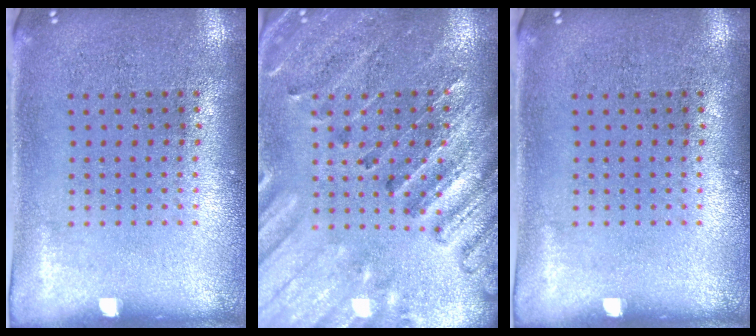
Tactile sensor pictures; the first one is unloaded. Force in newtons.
{"total": 2.5, "press": 2.5, "slide": 0.4}
{"total": 0.0}